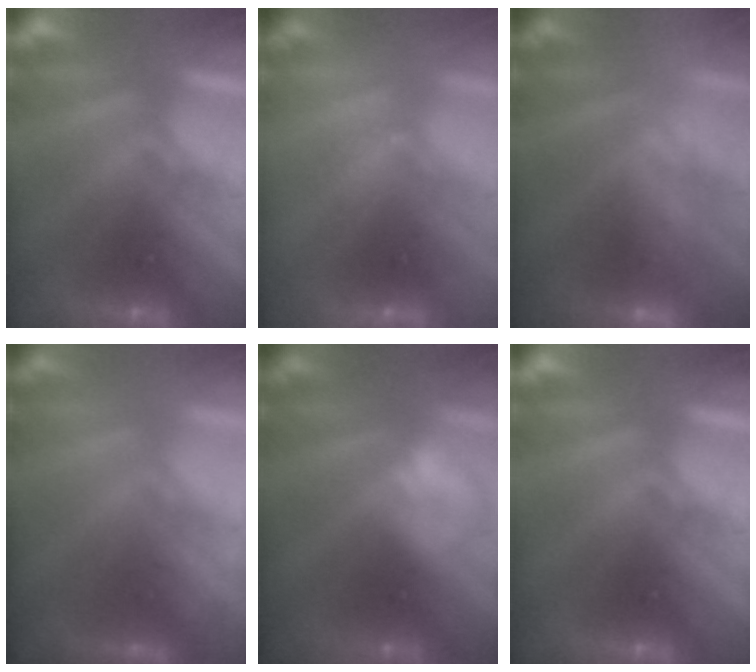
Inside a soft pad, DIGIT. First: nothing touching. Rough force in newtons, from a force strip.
{"total": 1.3}
{"total": 2.5}
{"total": 1.9}
{"total": 2.3}
{"total": 0.0}